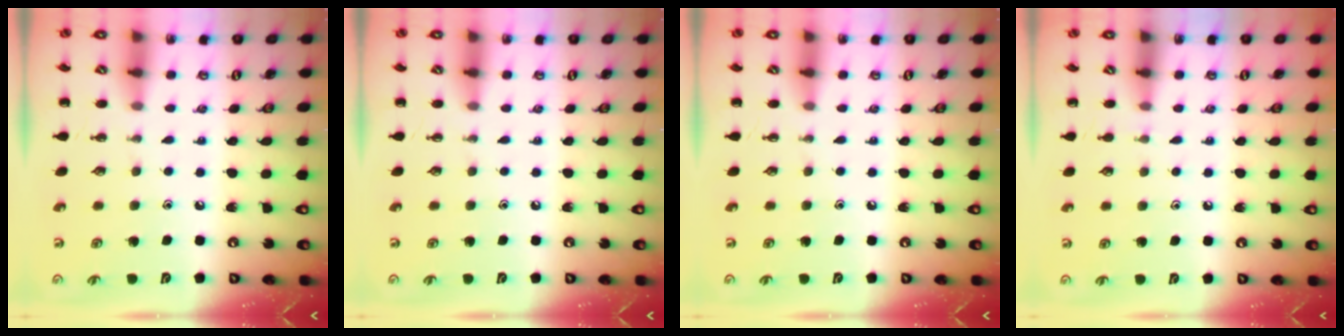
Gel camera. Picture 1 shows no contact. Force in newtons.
{"total": 0.0}
{"total": 0.0}
{"total": 3.3, "press": 3.1, "slide": 1.2}